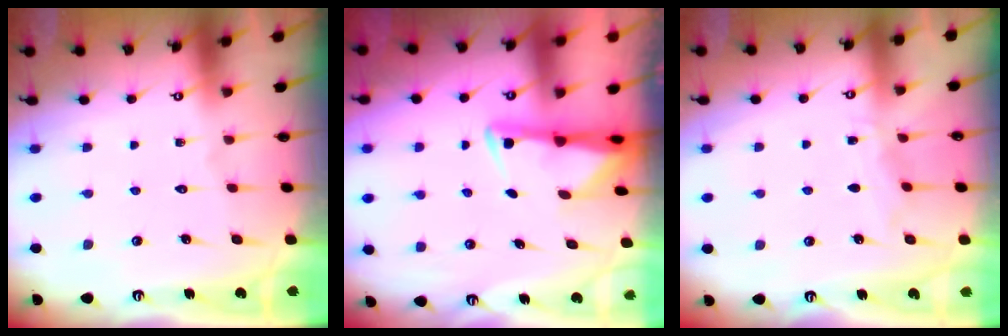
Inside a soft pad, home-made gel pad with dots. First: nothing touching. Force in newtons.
{"total": 2.9, "press": 2.8, "slide": 0.6}
{"total": 4.7, "press": 4.7, "slide": 0.4}